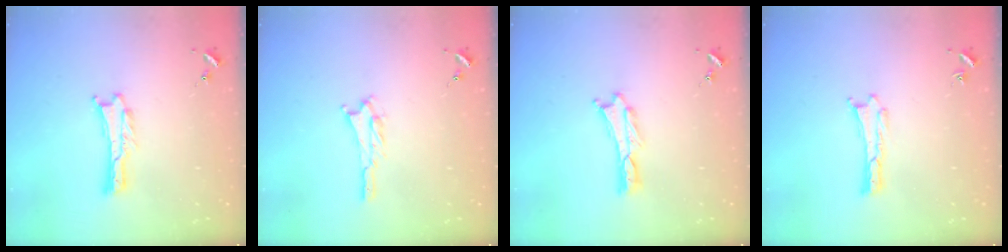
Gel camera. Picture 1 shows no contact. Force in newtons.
{"total": 1.5, "press": 1.5, "slide": 0.3}
{"total": 0.0}
{"total": 0.0}